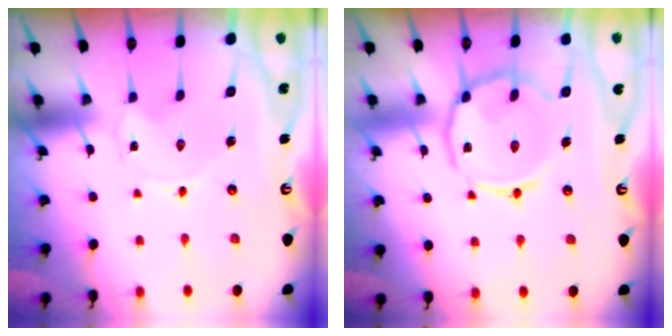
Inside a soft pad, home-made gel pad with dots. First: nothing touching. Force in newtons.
{"total": 13.6, "press": 13.5, "slide": 1.1}